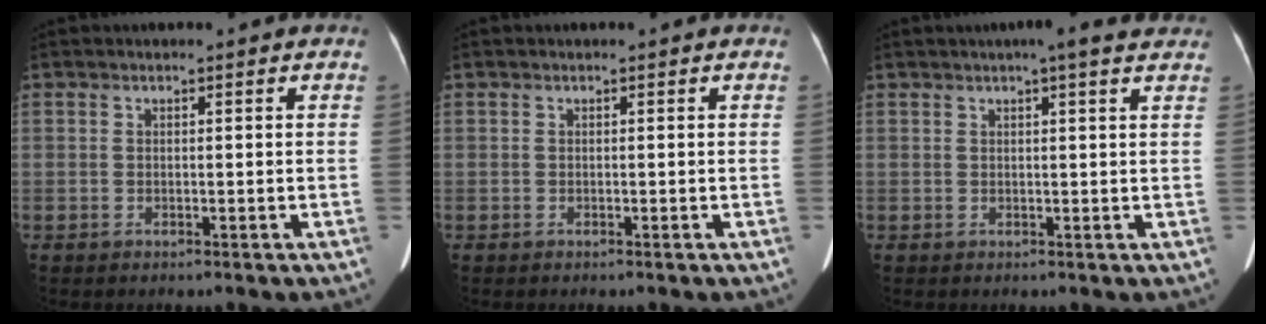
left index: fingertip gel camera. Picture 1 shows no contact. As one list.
[{"total": 0.0}, {"total": 6.2, "force": [5.0, 0.5, 3.7], "torque": [-0.049, 0.020, 0.053]}]